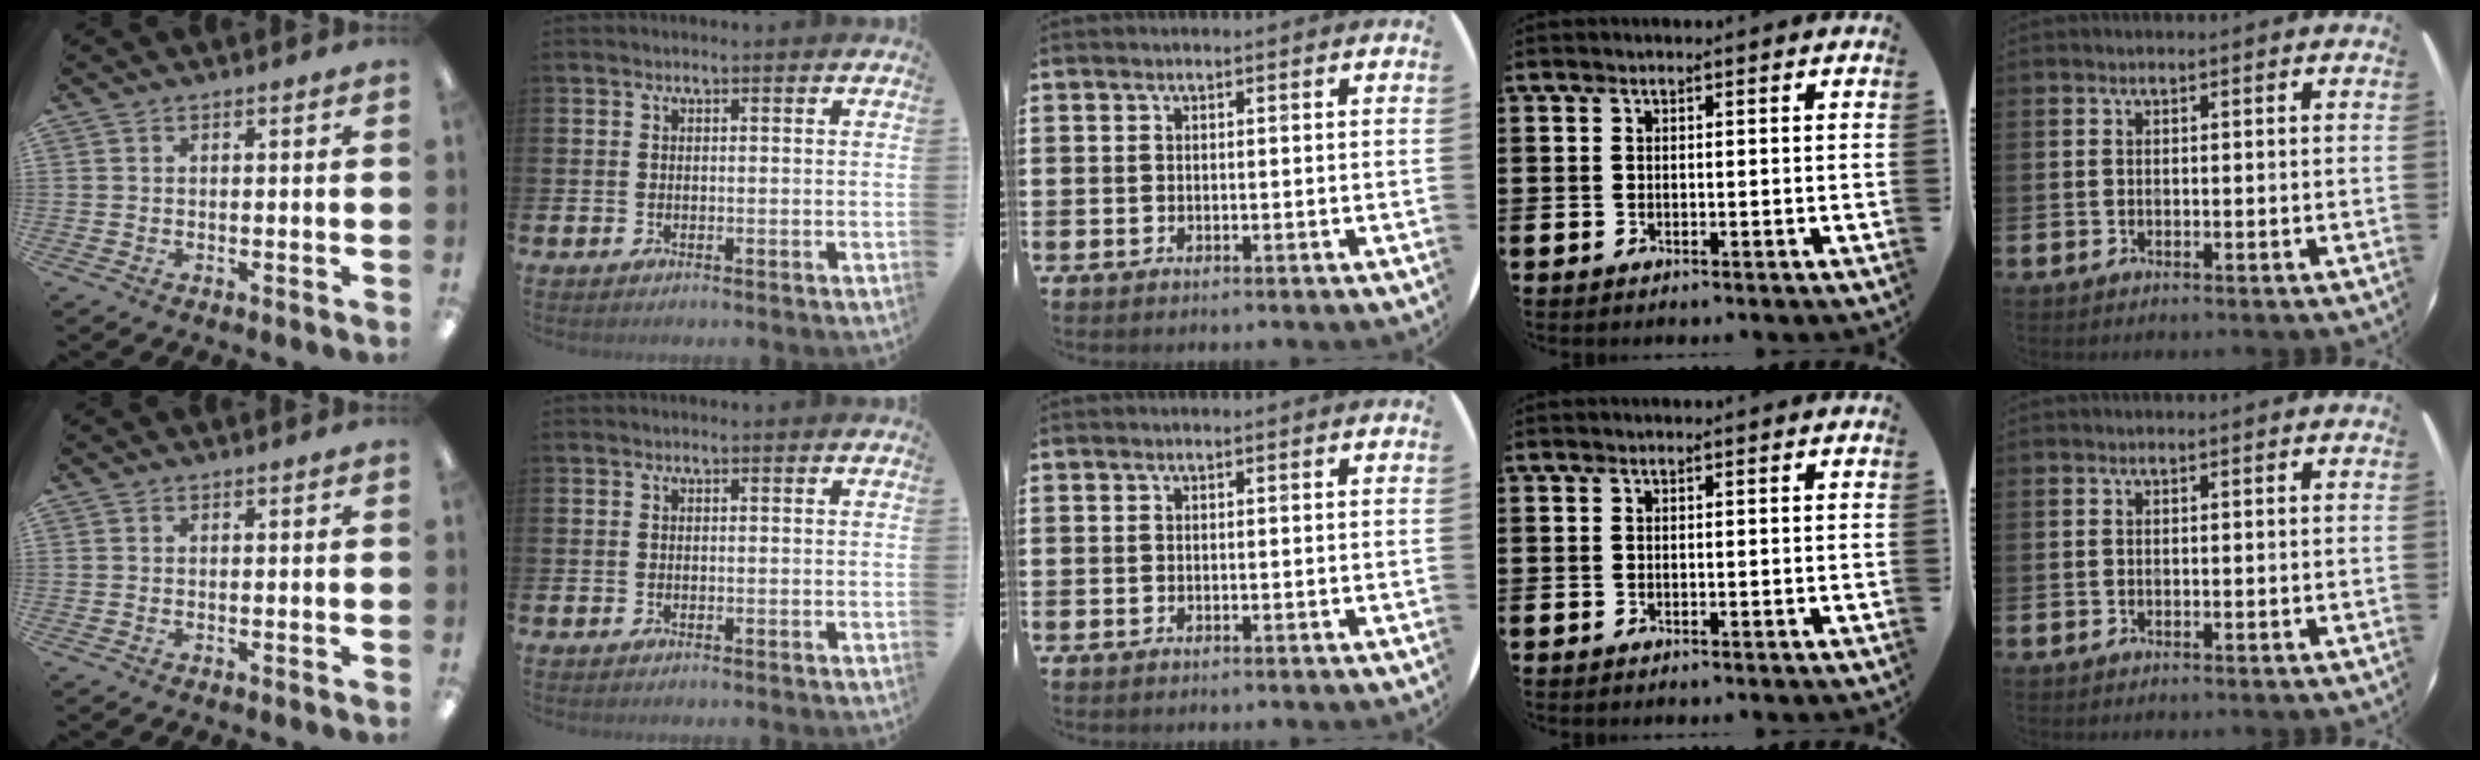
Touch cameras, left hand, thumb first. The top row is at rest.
{}